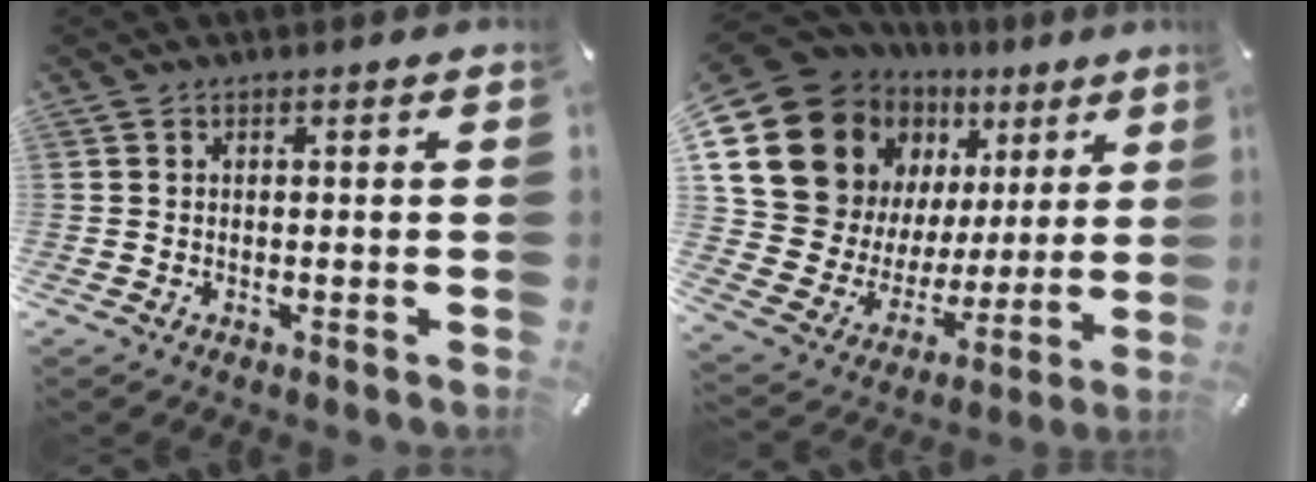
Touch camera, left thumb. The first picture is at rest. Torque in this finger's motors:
{"motor_torque": [2.37, 0.93, 1.42, -1.35, 0.57]}